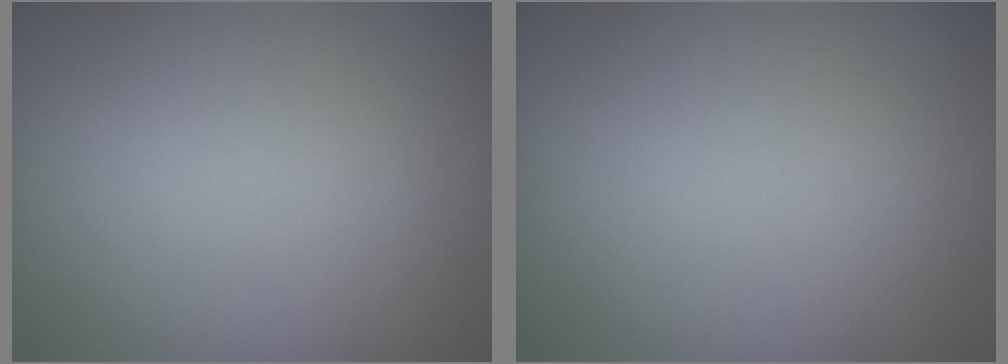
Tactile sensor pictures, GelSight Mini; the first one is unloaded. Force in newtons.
{"total": 0.0}